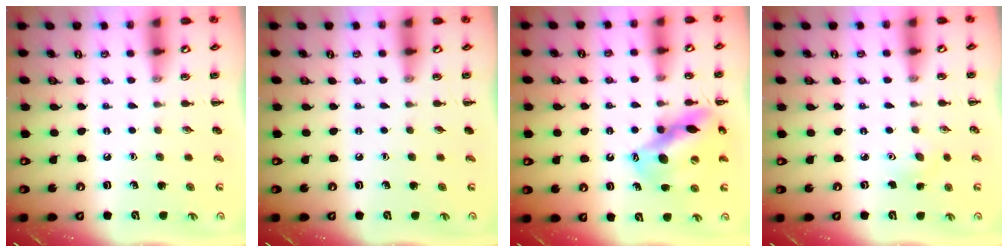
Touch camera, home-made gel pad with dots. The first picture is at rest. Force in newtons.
{"total": 0.0}
{"total": 14.4, "press": 13.9, "slide": 3.9}
{"total": 3.5, "press": 3.4, "slide": 1.0}